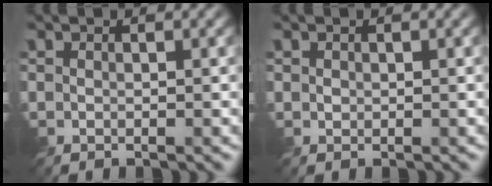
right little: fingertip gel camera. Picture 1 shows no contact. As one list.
[{"total": 0.5, "force": [0.2, 0.4, 0.1], "torque": [-0.001, -0.002, 0.005]}]